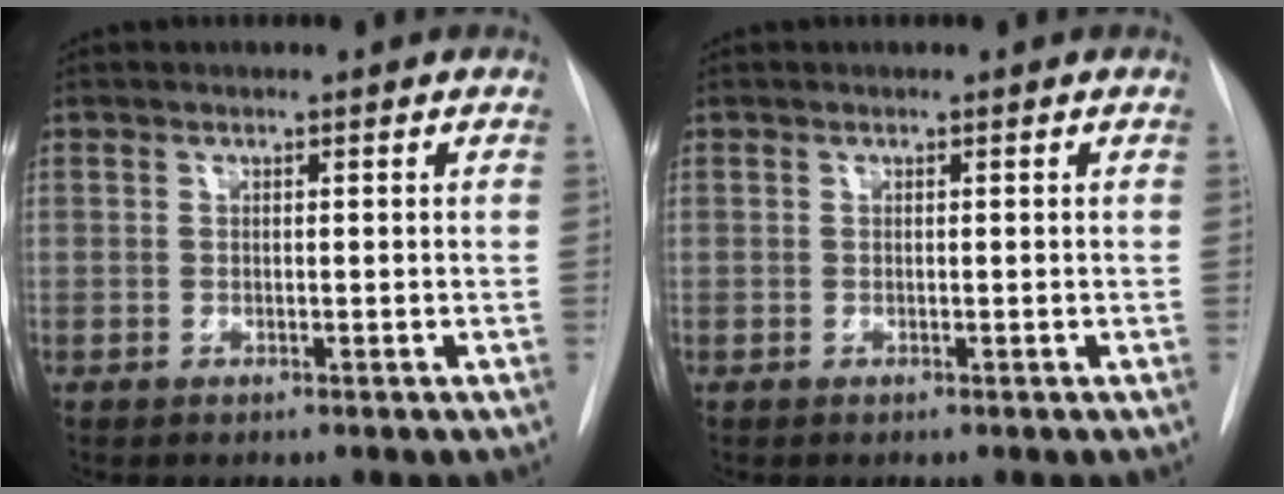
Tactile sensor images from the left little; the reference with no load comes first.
{"total": 0.0}